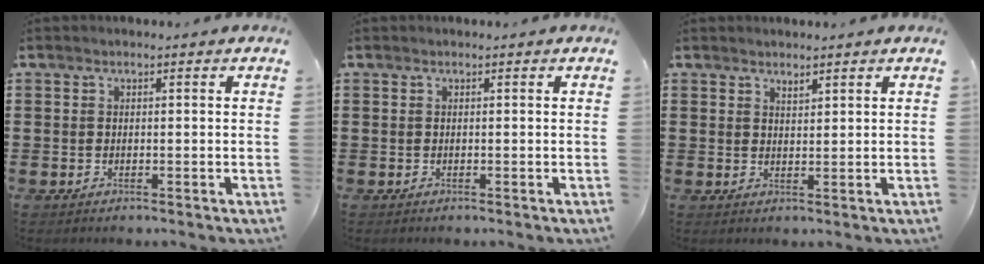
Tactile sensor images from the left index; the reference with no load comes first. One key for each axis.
{"total": 0.0}
{"total": 1.5, "fx": 1.4, "fy": 0.3, "fz": 0.3, "tx": -0.008, "ty": 0.000, "tz": 0.027}